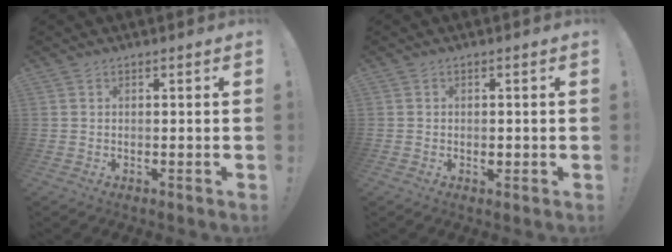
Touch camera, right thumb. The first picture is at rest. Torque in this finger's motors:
{"motor_torque": [2.46, 1.28, 0.42, -0.77, 0.07]}